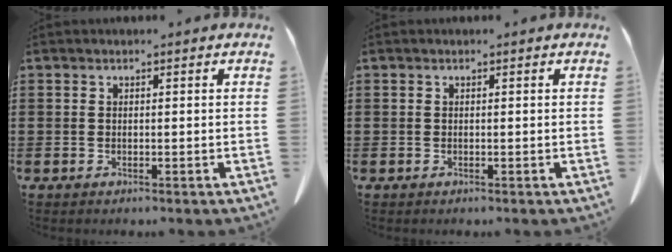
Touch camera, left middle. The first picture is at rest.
{"total": 0.0}